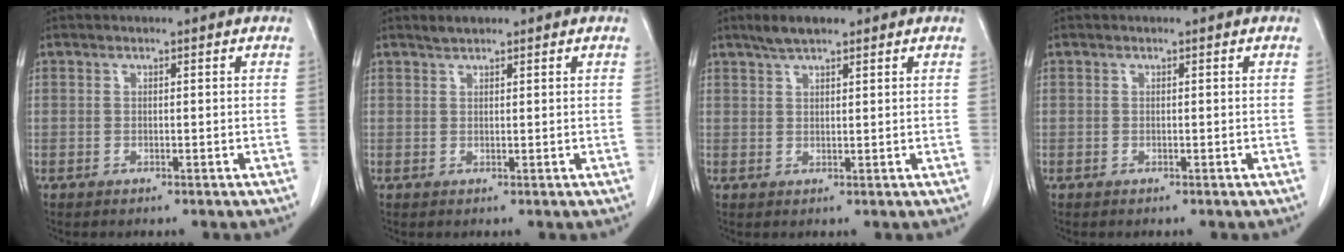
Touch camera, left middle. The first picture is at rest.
{"total": 1.3, "force": [1.2, 0.4, 0.5], "torque": [-0.012, 0.005, 0.023]}
{"total": 3.8, "force": [2.9, 1.0, 2.3], "torque": [-0.049, 0.011, 0.053]}
{"total": 0.0}